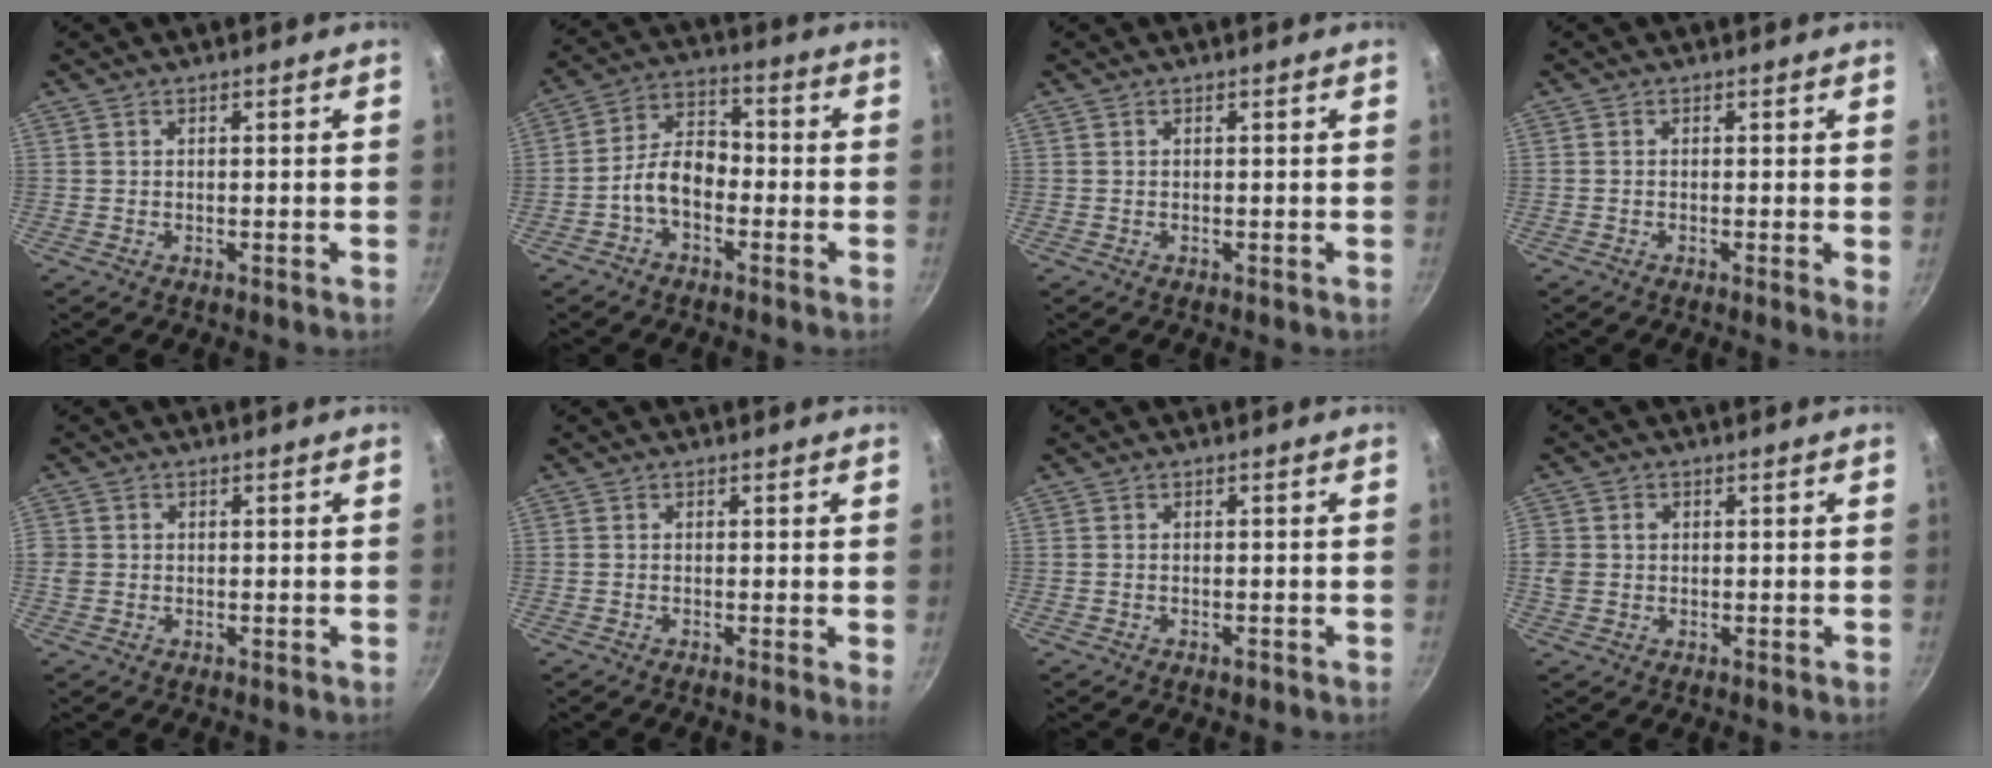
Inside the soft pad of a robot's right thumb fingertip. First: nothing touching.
{"total": 9.7, "force": [-2.9, 6.3, 6.8], "torque": [-0.091, 0.044, -0.069]}
{"total": 0.0}
{"total": 1.6, "force": [-0.1, 0.3, 1.5], "torque": [-0.022, -0.005, -0.007]}
{"total": 2.4, "force": [-0.3, 2.2, 1.0], "torque": [-0.016, 0.005, -0.006]}
{"total": 1.2, "force": [-0.1, 0.3, 1.2], "torque": [-0.016, -0.003, -0.006]}
{"total": 1.2, "force": [-0.7, 0.6, 0.8], "torque": [-0.015, 0.004, -0.012]}
{"total": 4.1, "force": [-0.1, 3.6, 2.0], "torque": [-0.037, 0.002, -0.005]}